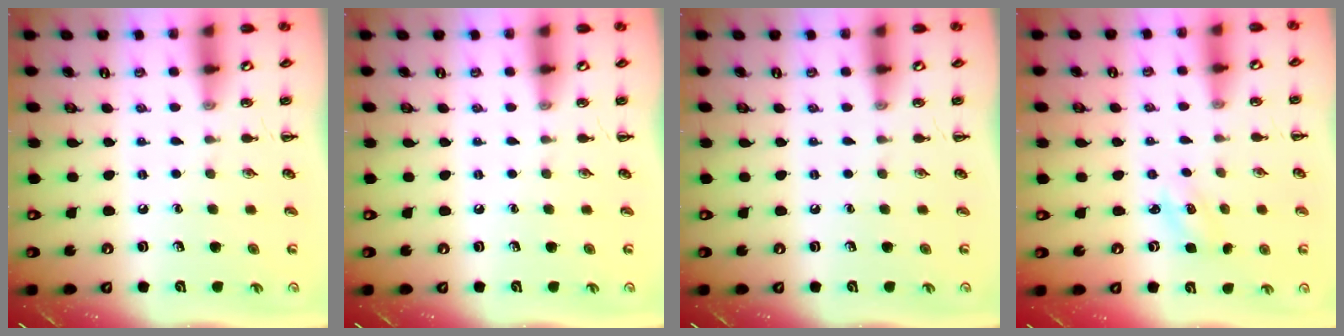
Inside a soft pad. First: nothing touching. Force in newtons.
{"total": 0.0}
{"total": 0.0}
{"total": 2.5, "press": 2.4, "slide": 0.7}